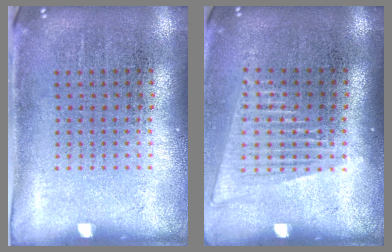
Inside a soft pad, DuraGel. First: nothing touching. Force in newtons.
{"total": 1.4, "press": 1.3, "slide": 0.6}